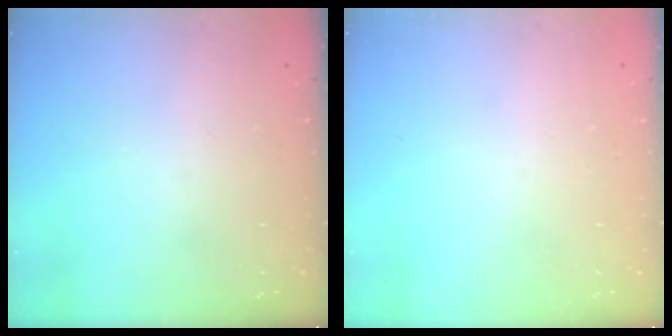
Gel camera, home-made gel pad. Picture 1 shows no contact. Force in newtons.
{"total": 0.0}